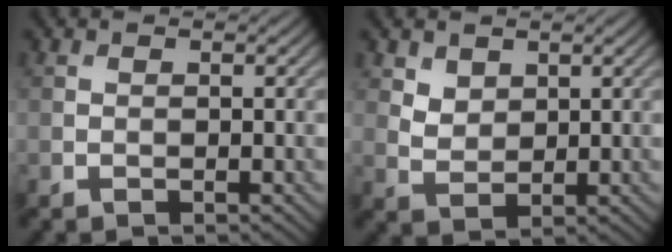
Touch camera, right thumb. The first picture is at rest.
{"total": 2.9, "force": [1.9, 2.0, 1.1], "torque": [-0.030, -0.008, 0.037]}